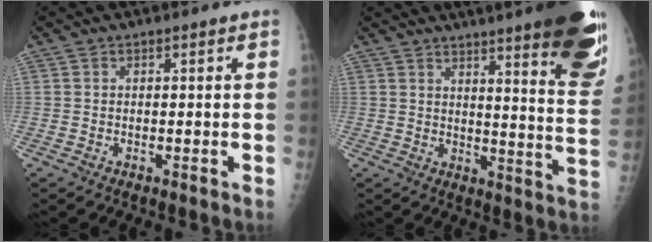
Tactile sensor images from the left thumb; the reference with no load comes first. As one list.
[{"total": 21.6, "force": [14.4, 2.8, 15.9], "torque": [-0.185, -0.086, 0.178]}]